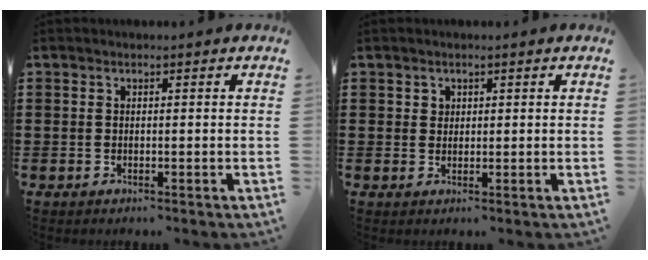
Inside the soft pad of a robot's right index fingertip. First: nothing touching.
{"total": 1.3, "force": [0.7, 1.1, 0.1], "torque": [-0.005, 0.003, 0.015]}